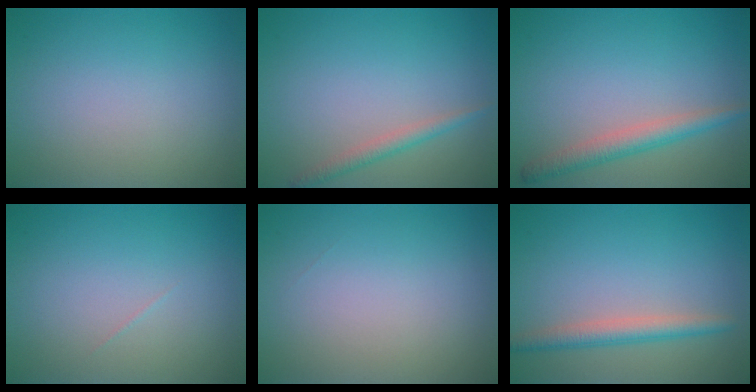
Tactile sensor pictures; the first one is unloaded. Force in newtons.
{"total": 1.6, "press": 1.6, "slide": 0.1}
{"total": 2.8, "press": 2.8, "slide": 0.2}
{"total": 0.0}
{"total": 0.0}
{"total": 2.7, "press": 2.7, "slide": 0.2}